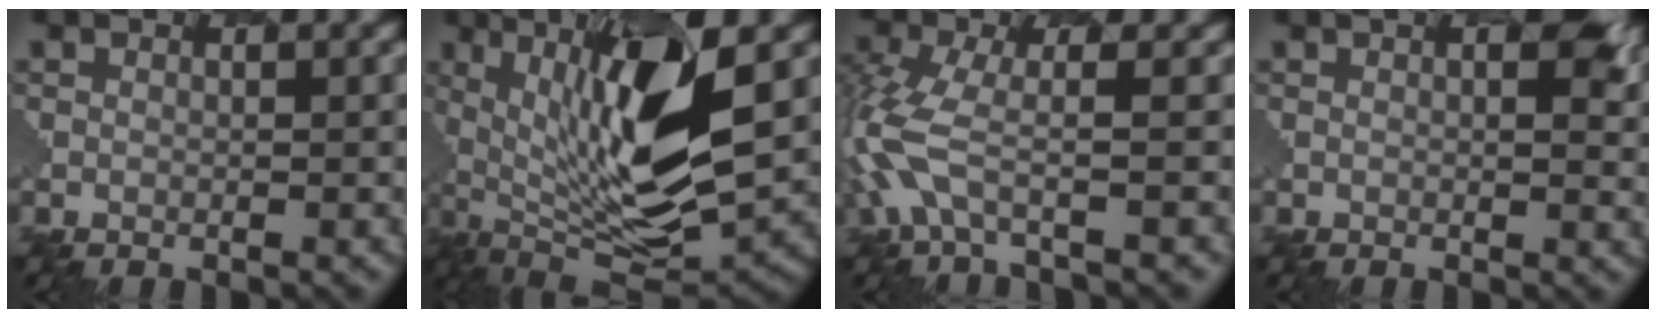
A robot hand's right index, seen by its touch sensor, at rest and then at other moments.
{"total": 10.0, "force": [2.8, 2.1, 9.4], "torque": [-0.211, 0.004, 0.035]}
{"total": 4.0, "force": [-1.7, 1.4, 3.3], "torque": [-0.135, 0.009, -0.065]}
{"total": 1.6, "force": [1.6, -0.2, -0.4], "torque": [0.001, 0.019, 0.000]}